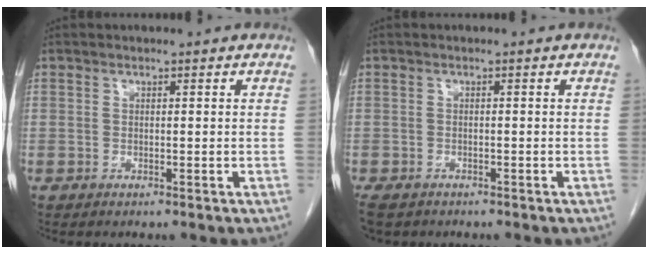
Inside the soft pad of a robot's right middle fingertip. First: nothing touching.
{"total": 4.0, "force": [-3.0, 2.1, 1.5], "torque": [-0.028, -0.005, -0.046]}